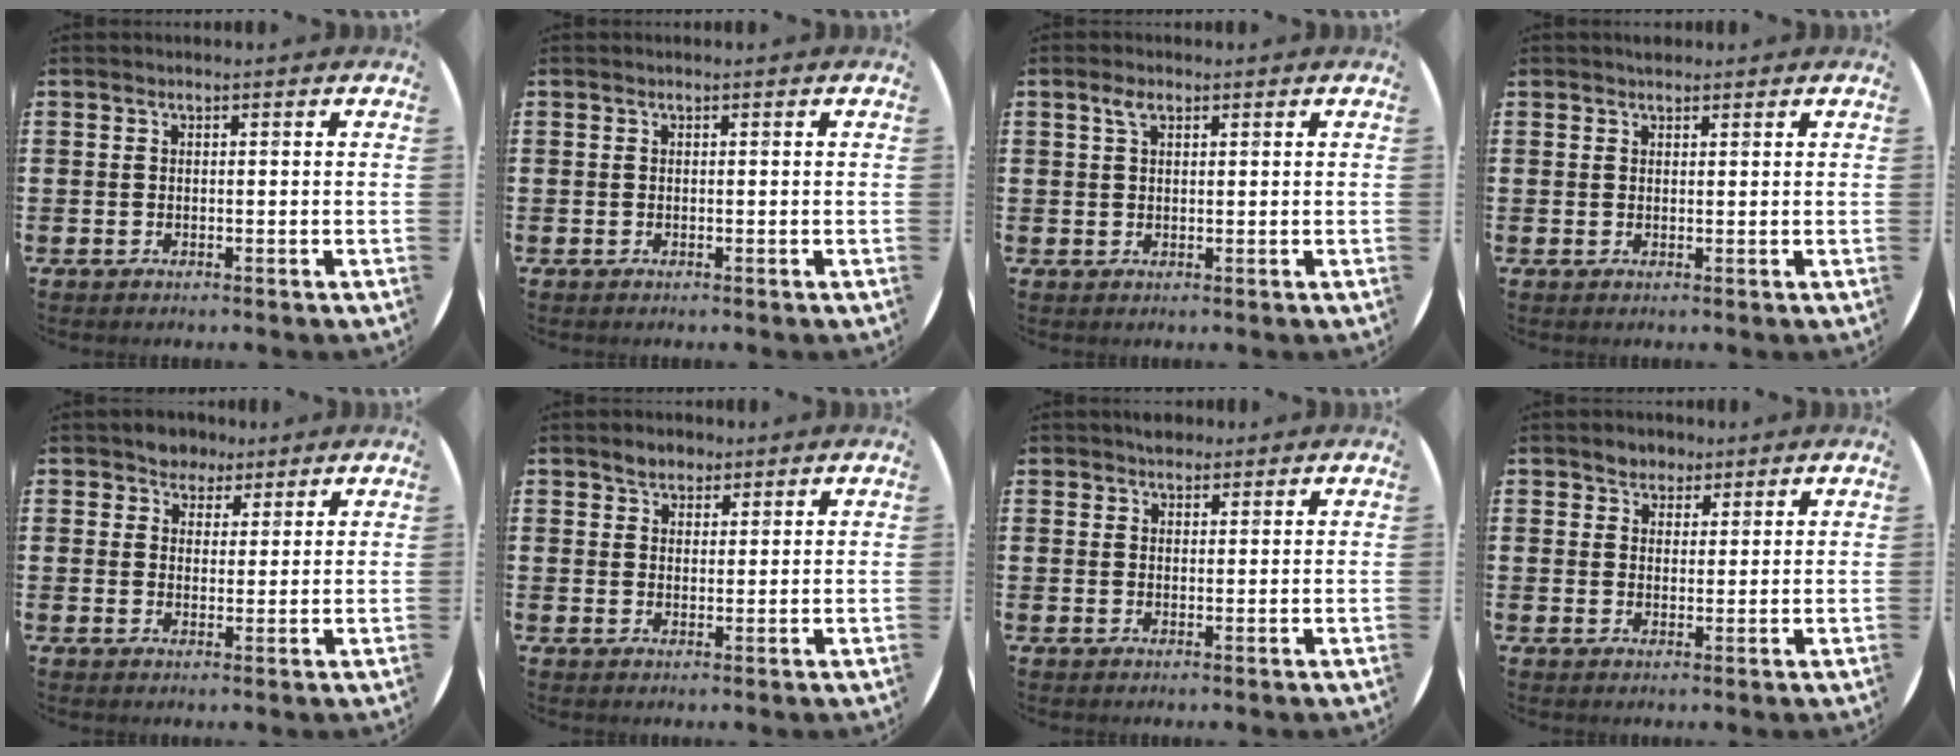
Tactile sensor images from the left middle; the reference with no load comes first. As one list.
[{"total": 0.0}, {"total": 2.0, "force": [1.2, 1.0, 1.3], "torque": [-0.021, 0.003, 0.019]}, {"total": 0.9, "force": [0.9, 0.3, 0.0], "torque": [-0.001, 0.002, 0.017]}, {"total": 3.4, "force": [2.8, 1.9, 0.0], "torque": [-0.003, 0.002, 0.053]}, {"total": 2.6, "force": [2.2, 1.2, 0.3], "torque": [-0.001, 0.002, 0.042]}, {"total": 2.0, "force": [1.8, 0.9, 0.0], "torque": [0.004, 0.003, 0.035]}, {"total": 2.4, "force": [2.1, 1.3, -0.1], "torque": [0.003, 0.002, 0.039]}]